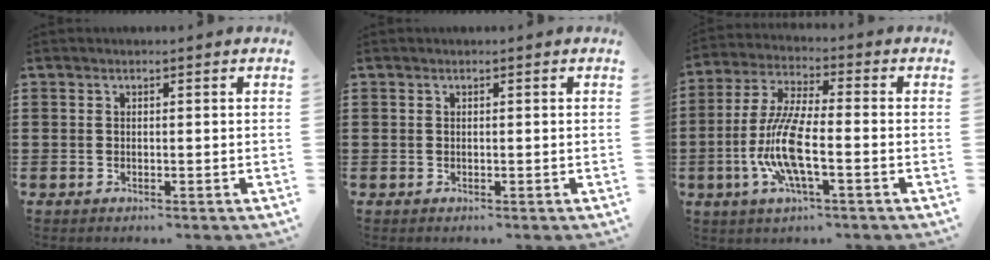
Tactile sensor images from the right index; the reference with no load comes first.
{"total": 0.0}
{"total": 10.1, "force": [-2.8, 2.5, 9.4], "torque": [-0.209, -0.016, -0.058]}